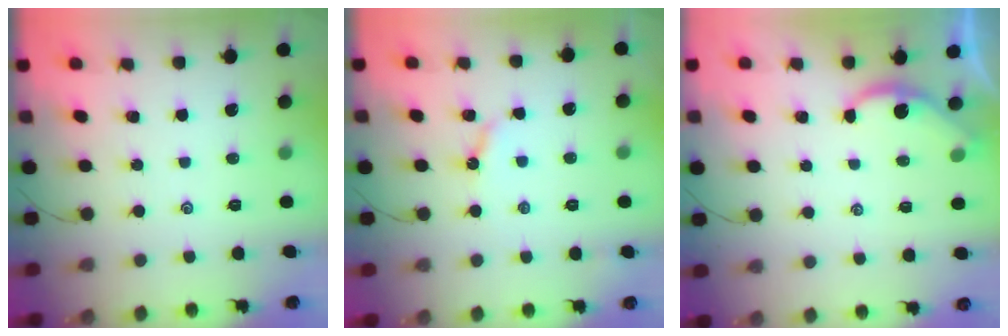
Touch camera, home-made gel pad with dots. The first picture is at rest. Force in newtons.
{"total": 4.2, "press": 4.2, "slide": 0.2}
{"total": 2.4, "press": 2.3, "slide": 0.3}